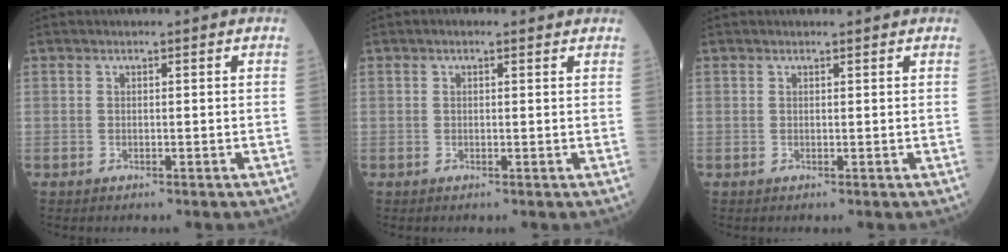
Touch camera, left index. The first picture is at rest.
{"total": 1.5, "force": [1.1, 0.5, 0.9], "torque": [-0.017, 0.013, 0.011]}
{"total": 0.9, "force": [0.9, 0.0, 0.2], "torque": [-0.008, 0.000, 0.012]}